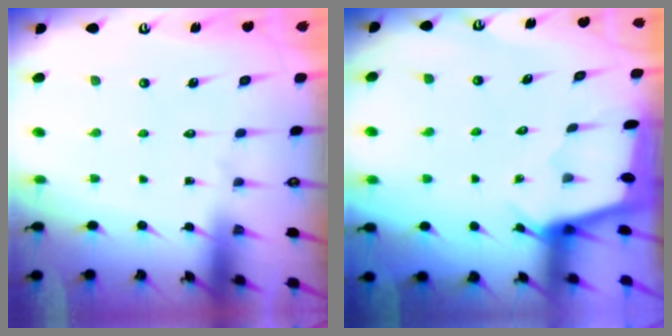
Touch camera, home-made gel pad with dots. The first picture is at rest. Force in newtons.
{"total": 2.2, "press": 2.2, "slide": 0.3}